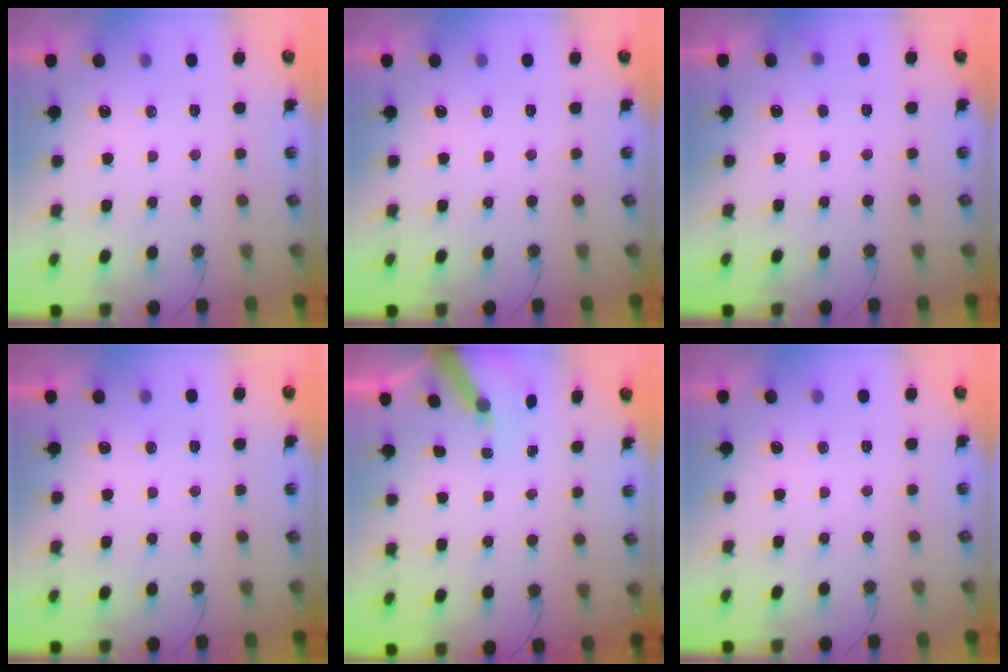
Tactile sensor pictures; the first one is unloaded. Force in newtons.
{"total": 0.0}
{"total": 2.6, "press": 2.6, "slide": 0.4}
{"total": 0.0}
{"total": 6.1, "press": 6.1, "slide": 0.7}
{"total": 0.0}